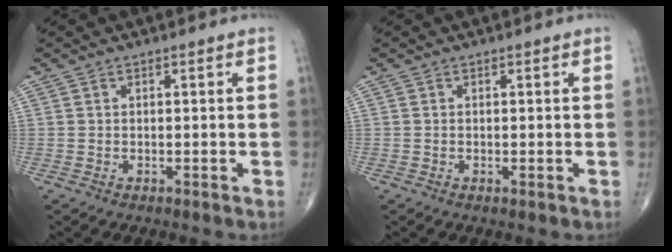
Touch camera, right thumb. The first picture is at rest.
{"total": 0.0}